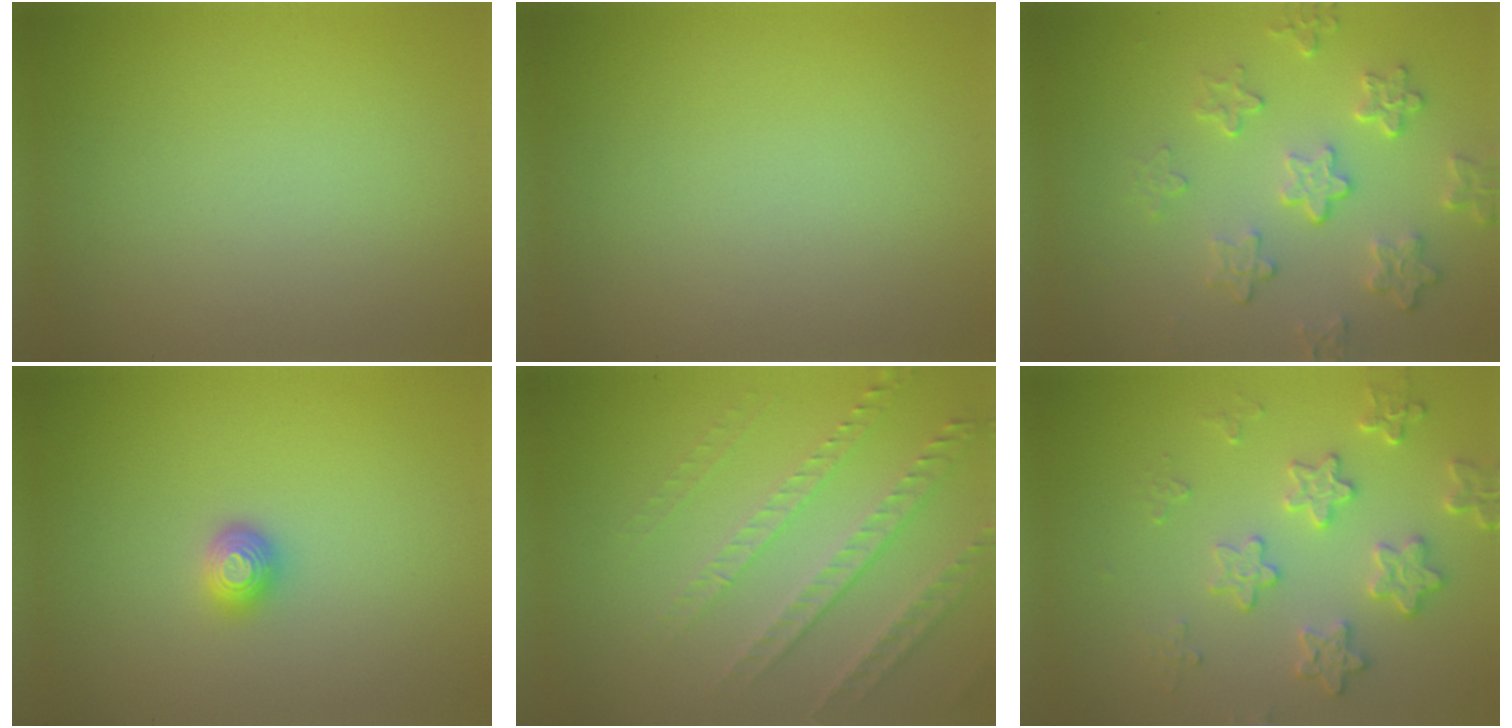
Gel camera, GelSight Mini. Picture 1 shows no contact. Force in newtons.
{"total": 0.0}
{"total": 4.5, "press": 3.3, "slide": 3.0}
{"total": 1.4, "press": 1.2, "slide": 0.6}
{"total": 4.9, "press": 3.4, "slide": 3.6}
{"total": 3.9, "press": 3.4, "slide": 1.9}